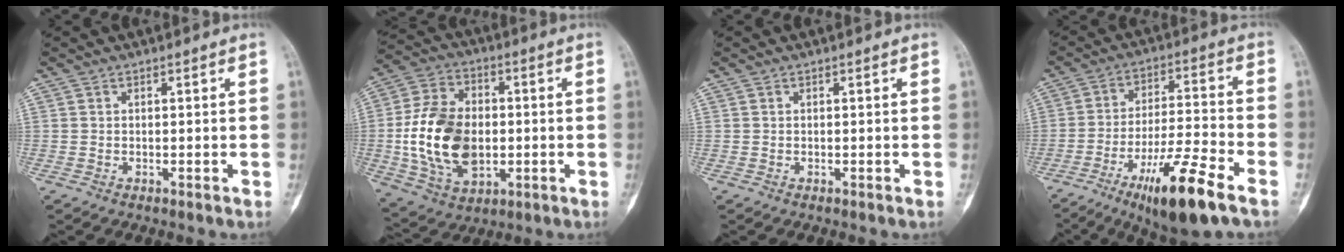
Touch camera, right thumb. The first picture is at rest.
{"total": 18.2, "force": [-1.3, 12.3, 13.4], "torque": [-0.233, 0.007, -0.014]}
{"total": 0.0}
{"total": 15.8, "force": [-8.9, 2.7, 12.8], "torque": [-0.228, 0.038, -0.146]}